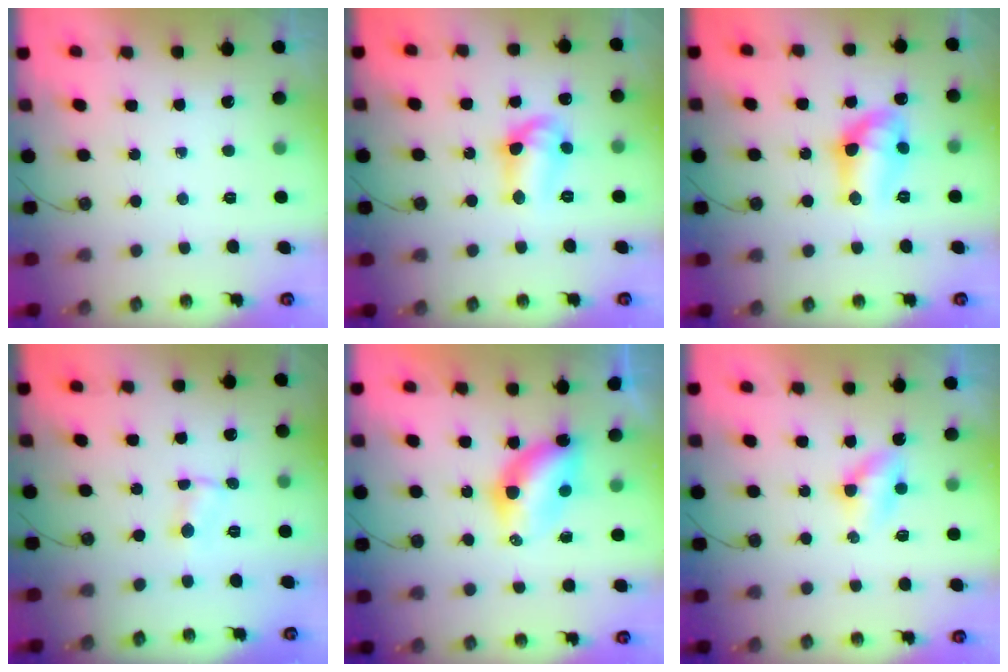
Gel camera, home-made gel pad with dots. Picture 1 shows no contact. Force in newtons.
{"total": 11.4, "press": 10.7, "slide": 3.8}
{"total": 11.7, "press": 11.7, "slide": 0.5}
{"total": 1.0, "press": 1.0, "slide": 0.1}
{"total": 6.1, "press": 6.1, "slide": 0.3}
{"total": 3.7, "press": 3.6, "slide": 0.6}